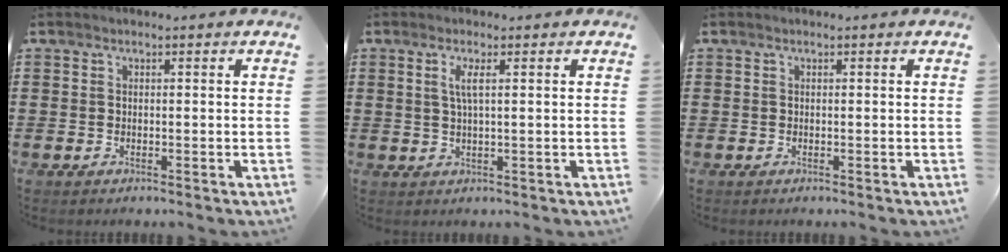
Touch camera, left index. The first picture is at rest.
{"total": 2.5, "force": [0.8, 0.2, 2.3], "torque": [-0.050, 0.000, 0.012]}
{"total": 0.0}